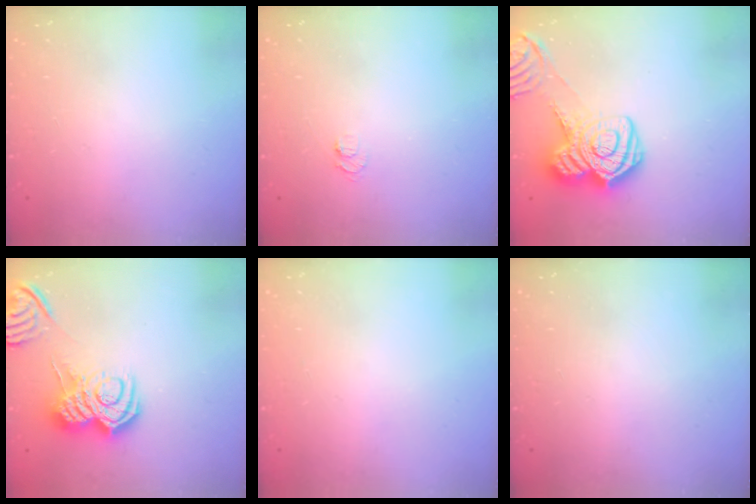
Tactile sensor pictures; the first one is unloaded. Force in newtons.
{"total": 4.4, "press": 4.4, "slide": 0.5}
{"total": 17.8, "press": 17.8, "slide": 1.2}
{"total": 11.4, "press": 11.4, "slide": 0.6}
{"total": 0.0}
{"total": 0.0}